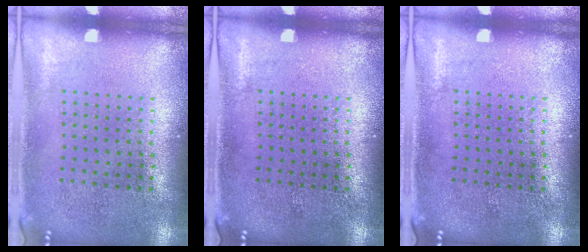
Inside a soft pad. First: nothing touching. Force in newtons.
{"total": 0.0}
{"total": 0.0}